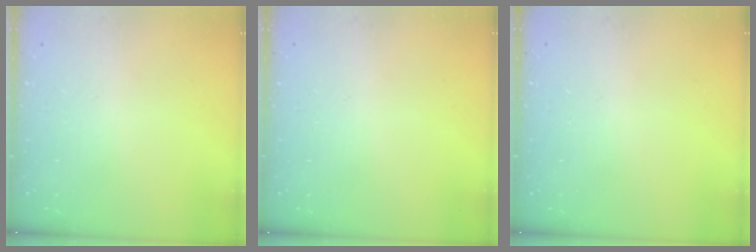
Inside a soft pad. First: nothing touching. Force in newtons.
{"total": 0.0}
{"total": 0.0}